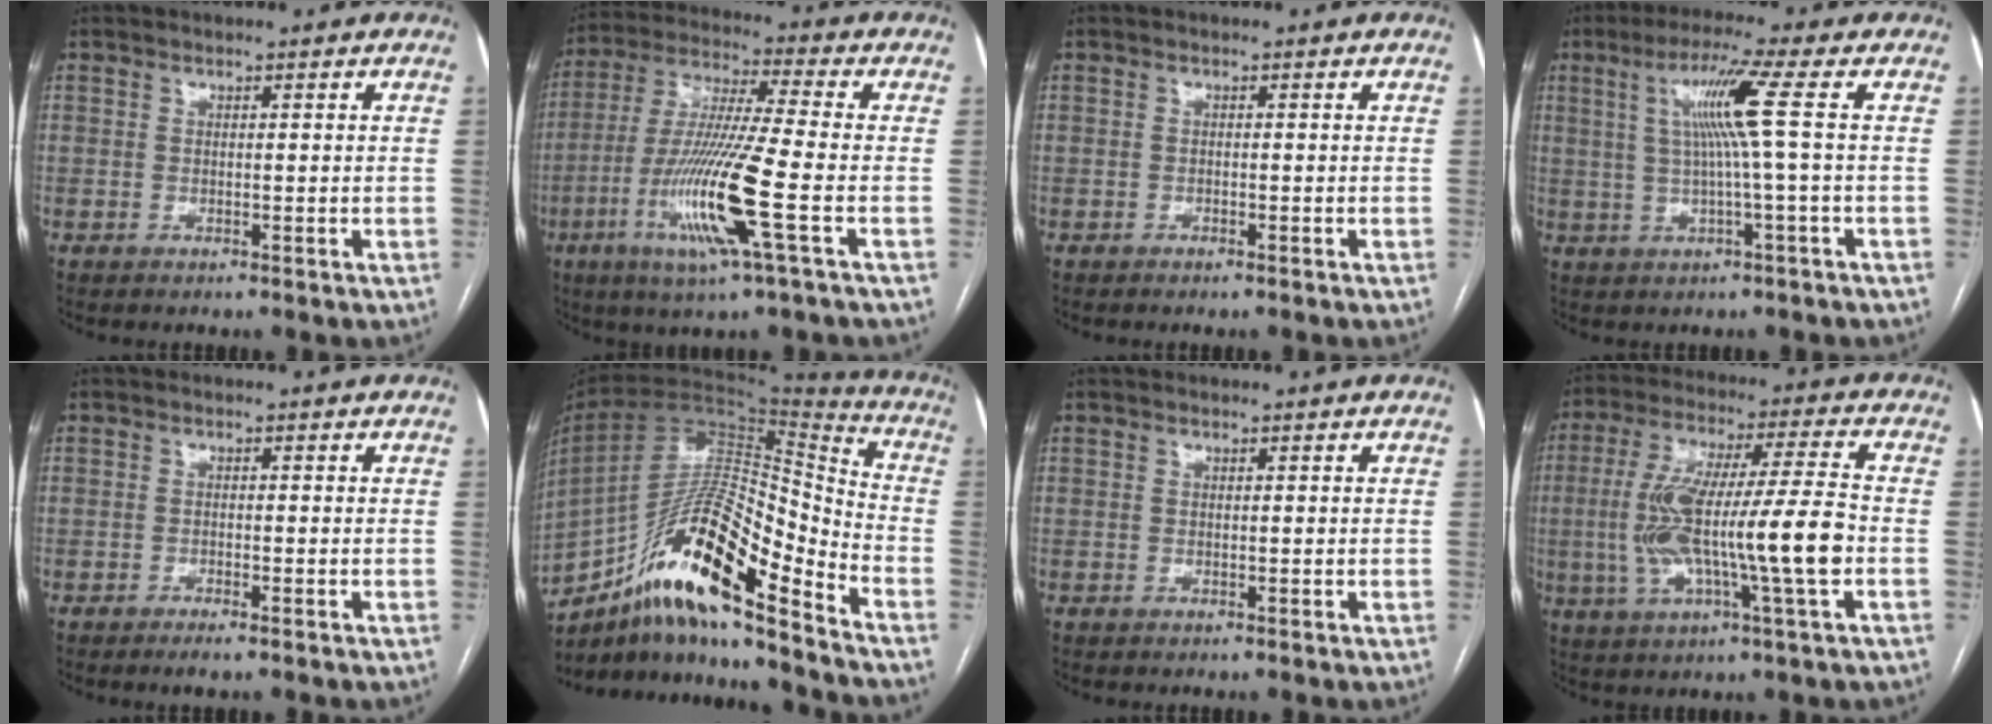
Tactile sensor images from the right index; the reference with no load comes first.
{"total": 15.4, "force": [-5.1, -0.5, 14.6], "torque": [-0.302, -0.021, -0.100]}
{"total": 0.5, "force": [-0.4, 0.1, 0.3], "torque": [-0.008, -0.001, -0.007]}
{"total": 7.6, "force": [1.3, -1.7, 7.3], "torque": [-0.135, 0.011, 0.033]}
{"total": 1.8, "force": [-1.3, 0.2, 1.2], "torque": [-0.021, -0.003, -0.021]}
{"total": 21.6, "force": [-13.8, 3.8, 16.1], "torque": [-0.286, 0.004, -0.242]}
{"total": 0.0}
{"total": 16.4, "force": [-2.3, 0.8, 16.2], "torque": [-0.313, 0.011, -0.042]}